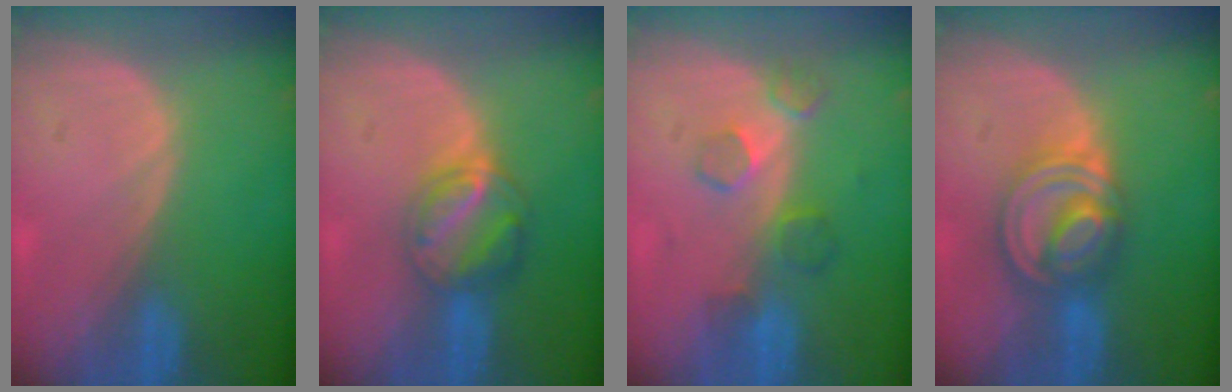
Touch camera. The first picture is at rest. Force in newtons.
{"total": 5.7, "press": 5.5, "slide": 1.6}
{"total": 4.8, "press": 4.5, "slide": 1.5}
{"total": 8.2, "press": 6.9, "slide": 4.3}